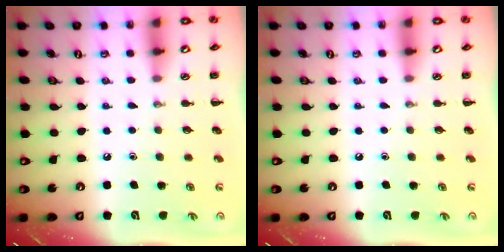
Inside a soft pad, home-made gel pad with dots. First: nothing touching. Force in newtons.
{"total": 0.0}